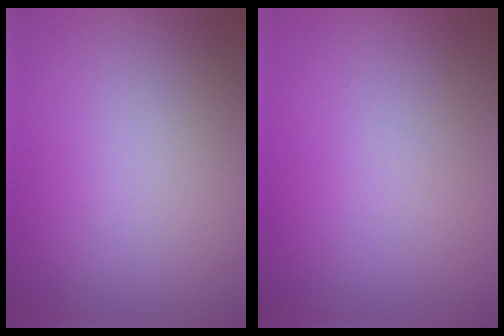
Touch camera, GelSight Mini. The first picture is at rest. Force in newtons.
{"total": 0.0}